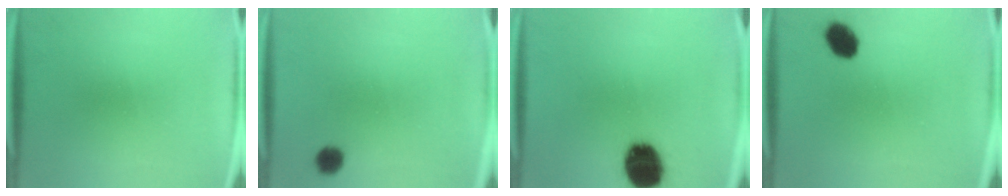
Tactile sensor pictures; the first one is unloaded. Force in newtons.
{"total": 3.4}
{"total": 15.0}
{"total": 6.1}